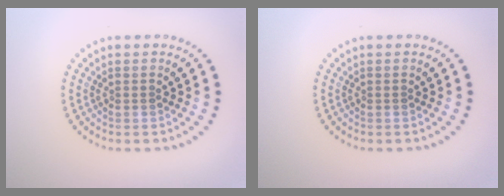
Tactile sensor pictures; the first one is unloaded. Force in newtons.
{"total": 0.0}